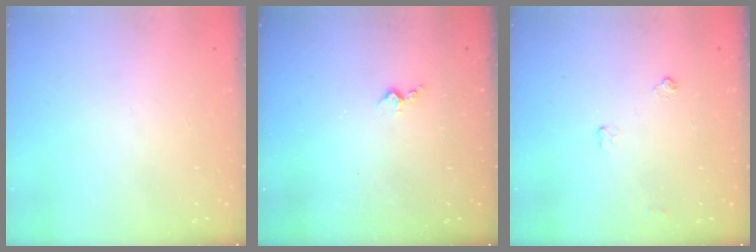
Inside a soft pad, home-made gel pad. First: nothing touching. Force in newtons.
{"total": 3.7, "press": 3.7, "slide": 0.4}
{"total": 4.7, "press": 4.6, "slide": 0.6}